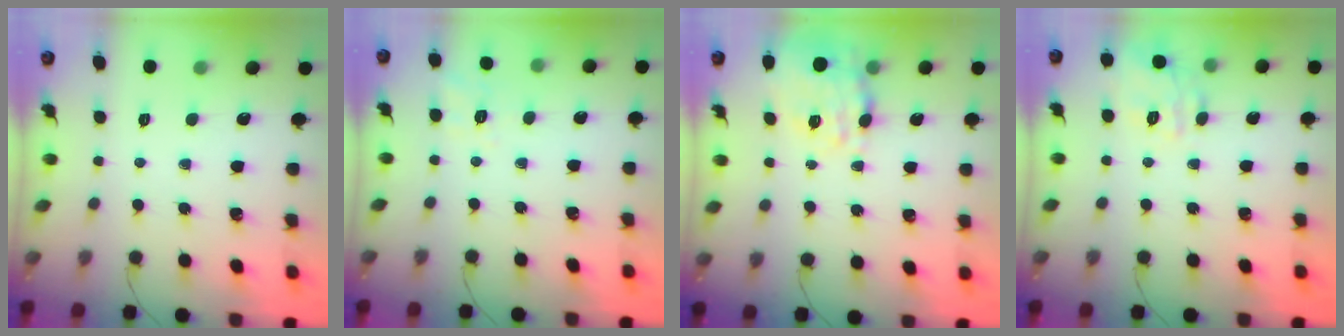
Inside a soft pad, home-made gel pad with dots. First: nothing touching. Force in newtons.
{"total": 2.1, "press": 0.1, "slide": 2.1}
{"total": 19.5, "press": 19.1, "slide": 3.6}
{"total": 11.9, "press": 11.9, "slide": 1.0}